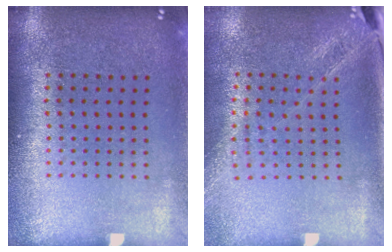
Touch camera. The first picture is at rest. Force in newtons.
{"total": 1.7, "press": 1.5, "slide": 0.8}